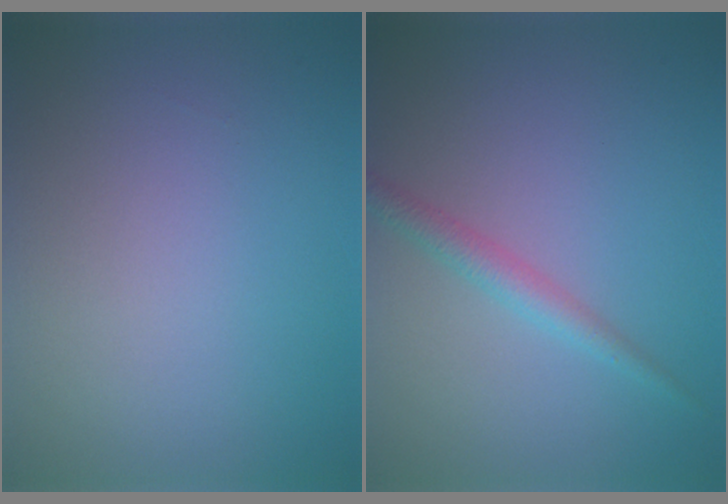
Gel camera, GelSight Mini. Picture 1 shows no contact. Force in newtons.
{"total": 1.9, "press": 1.9, "slide": 0.0}